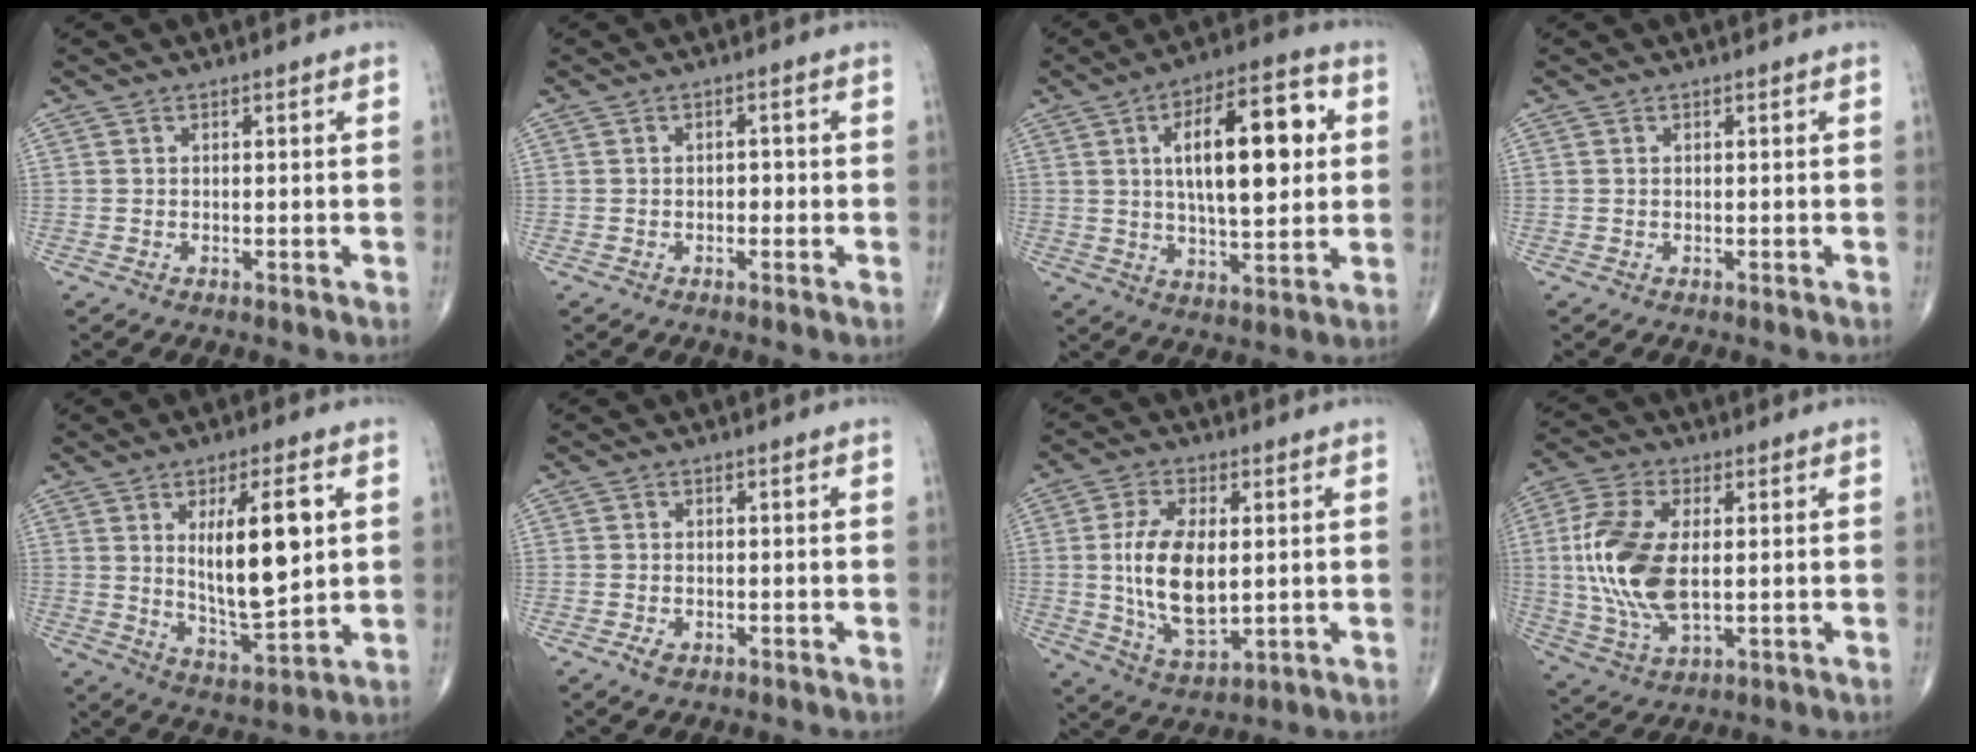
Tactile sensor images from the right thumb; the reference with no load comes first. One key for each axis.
{"total": 1.3, "fx": -0.3, "fy": 0.9, "fz": 0.9, "tx": -0.002, "ty": 0.003, "tz": -0.009}
{"total": 18.6, "fx": 3.7, "fy": 7.5, "fz": 16.6, "tx": -0.232, "ty": 0.007, "tz": 0.054}
{"total": 0.0}
{"total": 14.7, "fx": 3.1, "fy": 4.9, "fz": 13.5, "tx": -0.204, "ty": -0.024, "tz": 0.061}
{"total": 1.9, "fx": -1.0, "fy": 1.2, "fz": 1.1, "tx": -0.019, "ty": 0.002, "tz": -0.015}
{"total": 13.2, "fx": 0.5, "fy": 6.7, "fz": 11.4, "tx": -0.215, "ty": -0.015, "tz": 0.017}
{"total": 15.5, "fx": 0.8, "fy": 7.9, "fz": 13.3, "tx": -0.290, "ty": -0.007, "tz": 0.019}